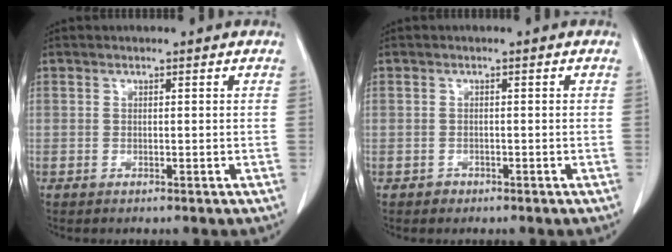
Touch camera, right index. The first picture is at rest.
{"total": 1.1, "force": [-0.7, 0.9, 0.0], "torque": [0.000, 0.004, -0.013]}